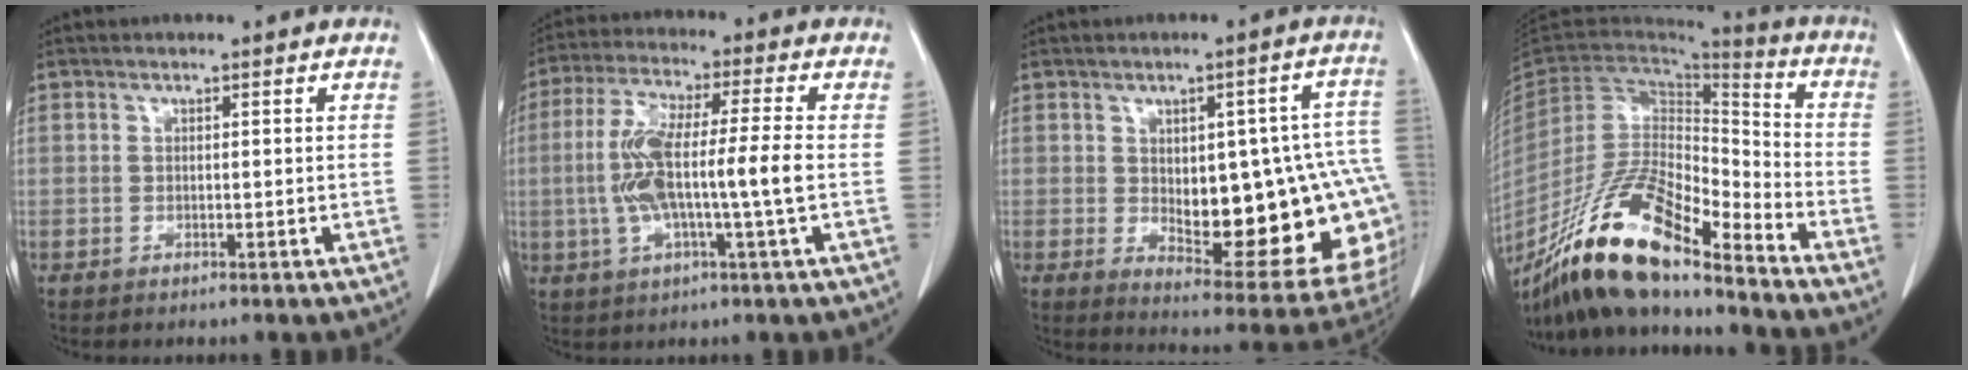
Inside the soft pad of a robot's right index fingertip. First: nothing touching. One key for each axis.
{"total": 11.7, "fx": -1.1, "fy": 0.8, "fz": 11.6, "tx": -0.239, "ty": 0.009, "tz": -0.025}
{"total": 22.5, "fx": -1.9, "fy": 7.5, "fz": 21.1, "tx": -0.197, "ty": 0.022, "tz": 0.004}
{"total": 18.9, "fx": -14.5, "fy": 3.9, "fz": 11.5, "tx": -0.228, "ty": -0.010, "tz": -0.270}